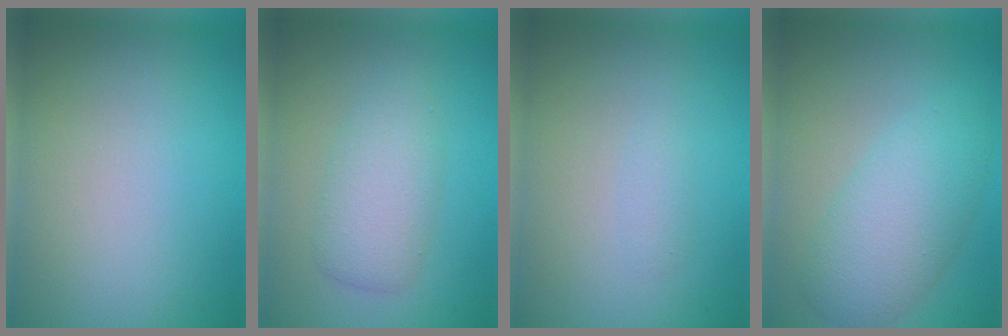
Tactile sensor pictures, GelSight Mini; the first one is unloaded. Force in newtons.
{"total": 3.8, "press": 3.8, "slide": 0.1}
{"total": 0.8, "press": 0.8, "slide": 0.0}
{"total": 5.4, "press": 5.4, "slide": 0.1}